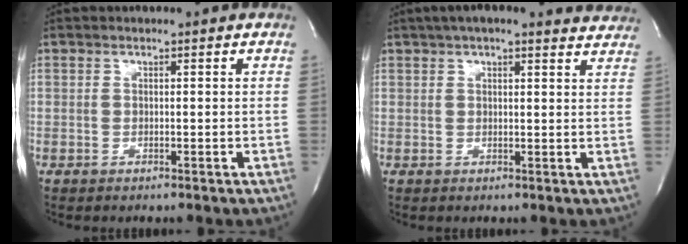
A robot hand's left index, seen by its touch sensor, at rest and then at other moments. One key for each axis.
{"total": 13.3, "fx": 11.8, "fy": 2.6, "fz": 5.6, "tx": -0.073, "ty": 0.027, "tz": 0.138}